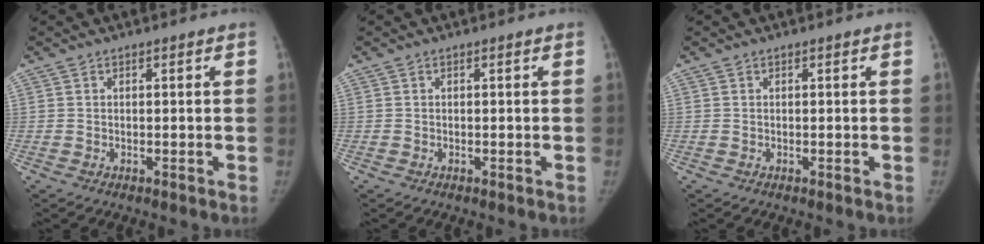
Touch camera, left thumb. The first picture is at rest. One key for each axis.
{"total": 0.0}
{"total": 0.0}